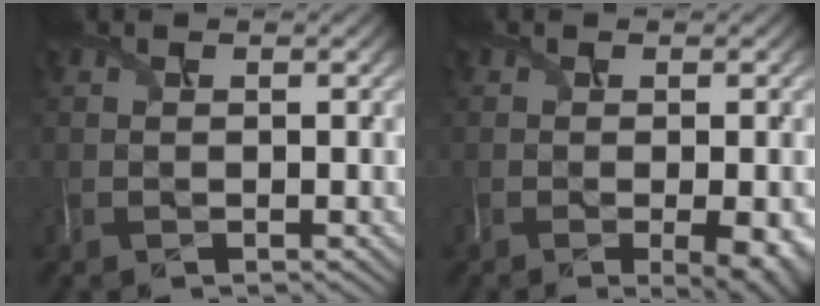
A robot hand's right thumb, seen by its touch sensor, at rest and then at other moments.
{"total": 5.0, "force": [-1.8, 1.4, 4.4], "torque": [-0.044, -0.013, -0.024]}